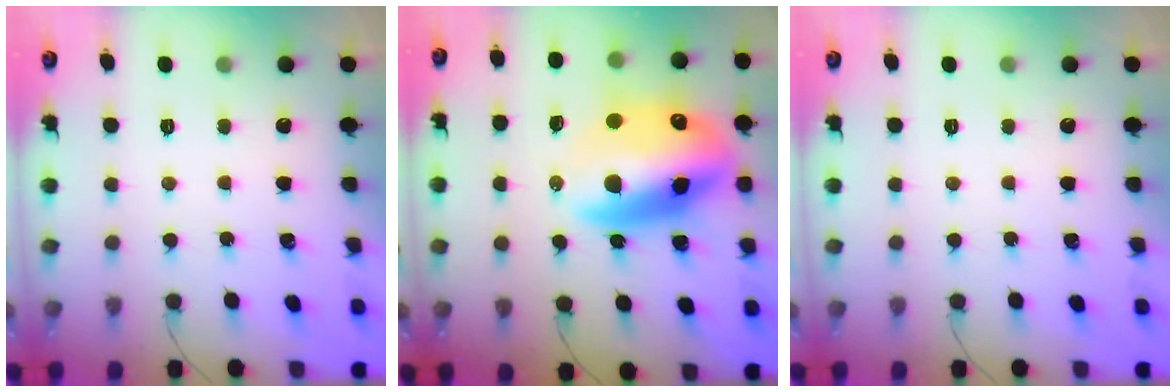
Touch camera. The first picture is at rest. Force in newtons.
{"total": 20.6, "press": 20.0, "slide": 5.1}
{"total": 0.0}